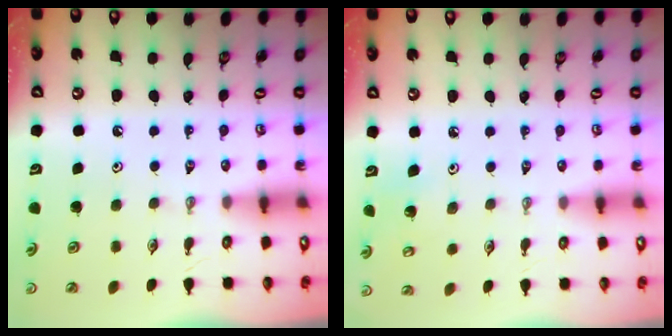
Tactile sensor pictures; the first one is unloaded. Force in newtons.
{"total": 4.3, "press": 4.3, "slide": 0.4}